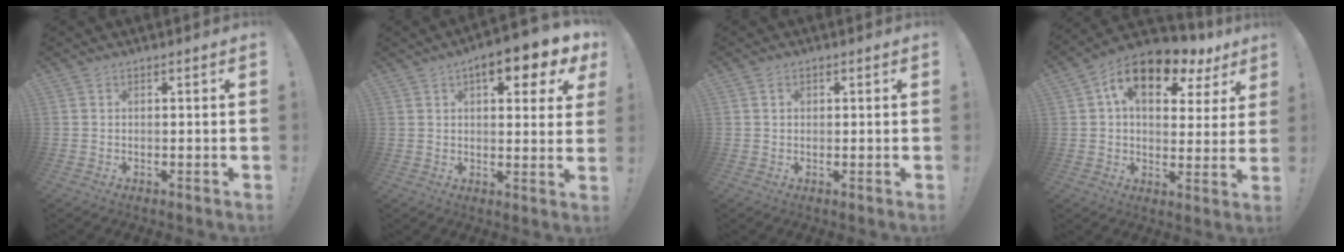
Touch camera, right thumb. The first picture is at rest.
{"total": 9.7, "force": [4.9, 3.4, 7.6], "torque": [-0.094, -0.021, 0.078]}
{"total": 1.3, "force": [0.4, 1.1, 0.7], "torque": [-0.008, 0.002, 0.007]}
{"total": 14.0, "force": [7.0, 7.8, 9.3], "torque": [-0.148, -0.030, 0.122]}